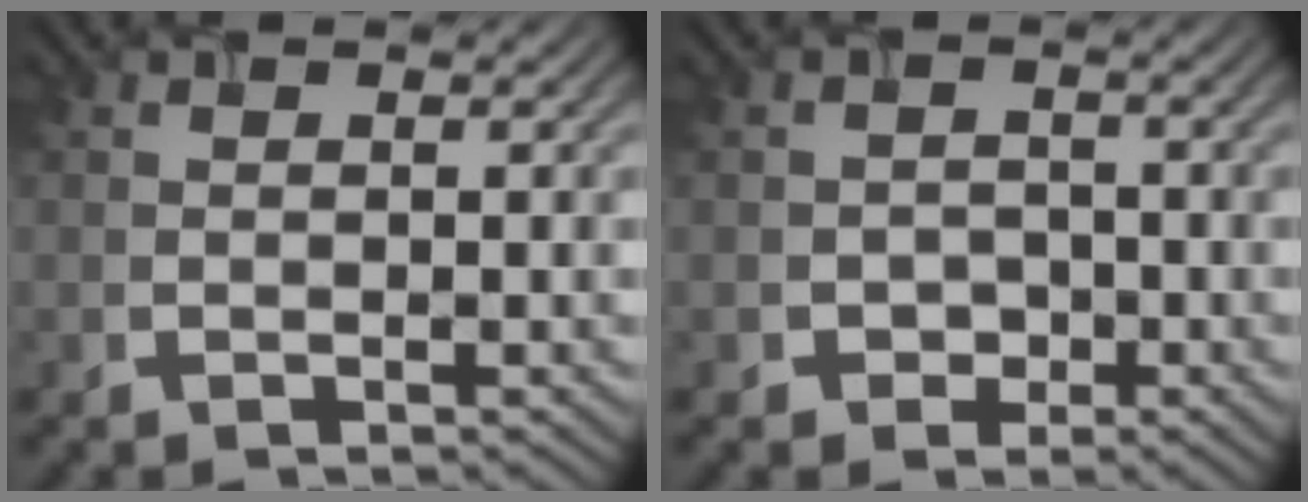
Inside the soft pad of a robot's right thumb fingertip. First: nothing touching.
{"total": 2.0, "force": [-1.2, 1.6, 0.0], "torque": [0.003, -0.005, -0.025]}